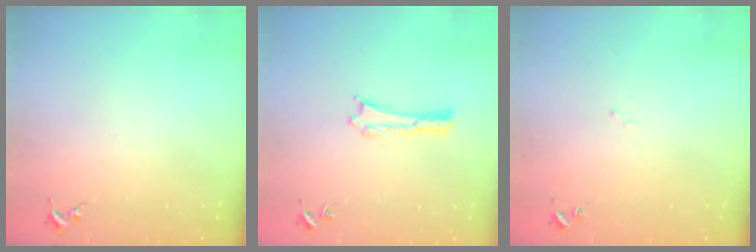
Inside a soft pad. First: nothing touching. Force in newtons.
{"total": 0.0}
{"total": 1.1, "press": 1.0, "slide": 0.2}